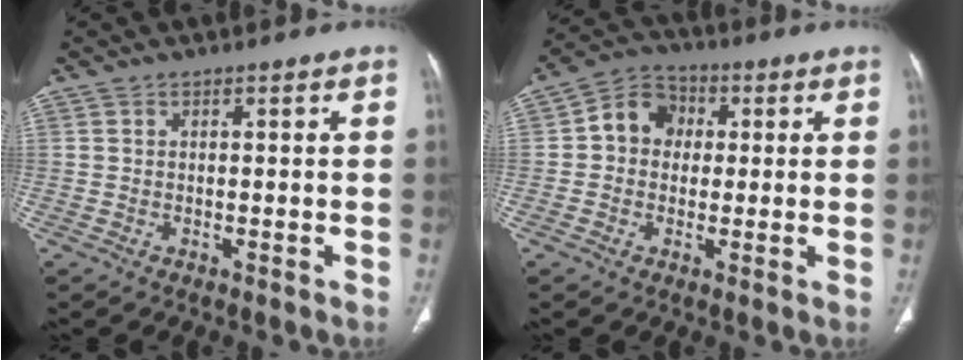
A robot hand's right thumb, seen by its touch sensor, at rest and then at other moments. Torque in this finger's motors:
{"motor_torque": [0.36, 1.60, 0.54, -0.48, 0.02]}